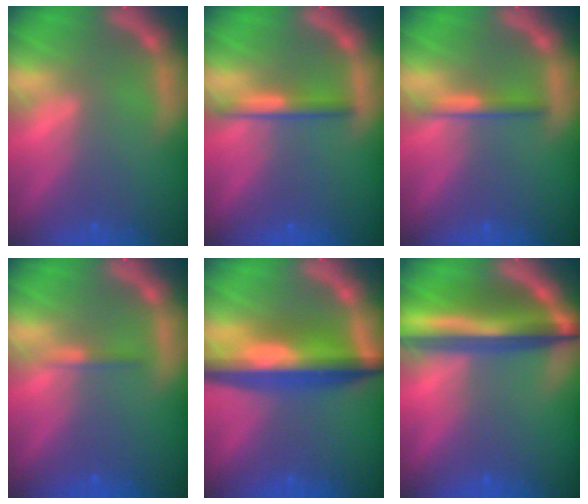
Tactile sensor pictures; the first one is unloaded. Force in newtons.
{"total": 2.4}
{"total": 1.9}
{"total": 0.9}
{"total": 8.6}
{"total": 9.4}